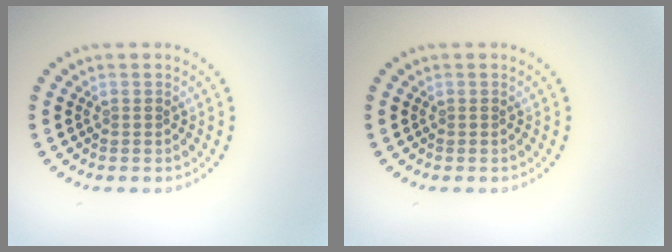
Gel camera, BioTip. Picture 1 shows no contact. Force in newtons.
{"total": 0.0}